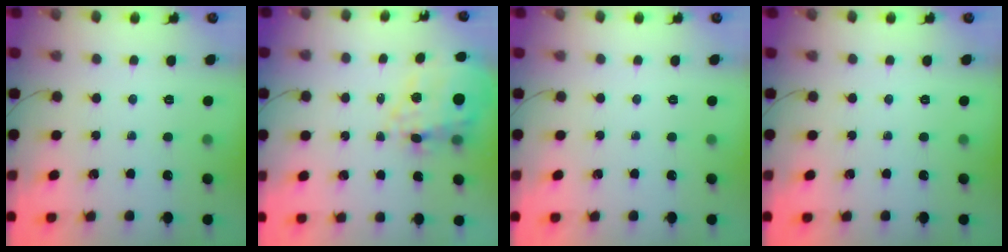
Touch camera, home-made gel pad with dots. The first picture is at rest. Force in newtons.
{"total": 17.2, "press": 16.8, "slide": 3.7}
{"total": 0.0}
{"total": 0.0}